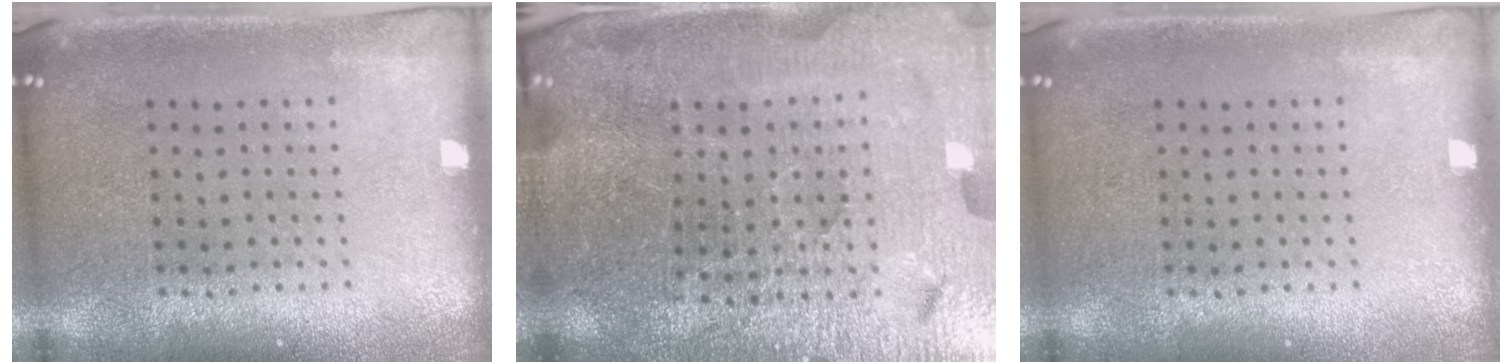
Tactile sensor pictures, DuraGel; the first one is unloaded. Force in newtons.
{"total": 5.1, "press": 4.9, "slide": 1.5}
{"total": 0.0}